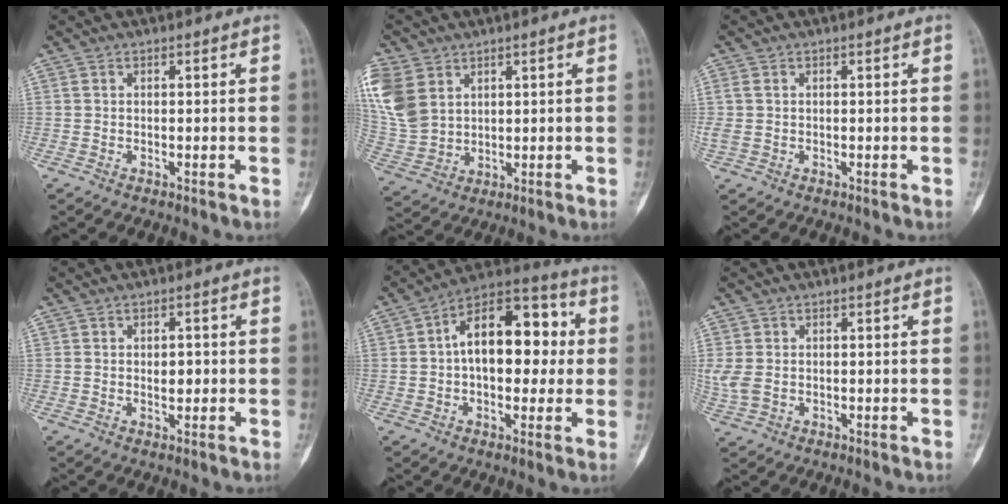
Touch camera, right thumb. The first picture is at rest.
{"total": 14.2, "force": [5.6, 10.6, 7.7], "torque": [-0.192, -0.003, 0.124]}
{"total": 2.7, "force": [0.2, 1.8, 2.0], "torque": [-0.079, 0.005, 0.006]}
{"total": 2.7, "force": [0.1, 1.6, 2.2], "torque": [-0.023, 0.000, 0.002]}
{"total": 17.6, "force": [1.8, 10.2, 14.3], "torque": [-0.180, 0.037, 0.019]}
{"total": 3.8, "force": [0.0, 2.8, 2.6], "torque": [-0.076, 0.003, 0.005]}